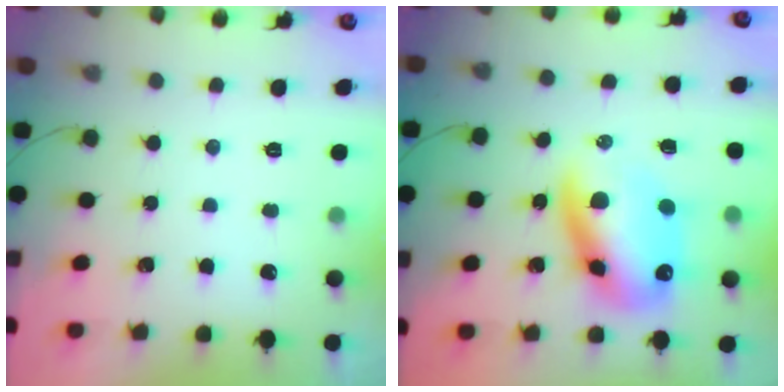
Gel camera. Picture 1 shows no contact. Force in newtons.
{"total": 14.8, "press": 14.3, "slide": 3.7}